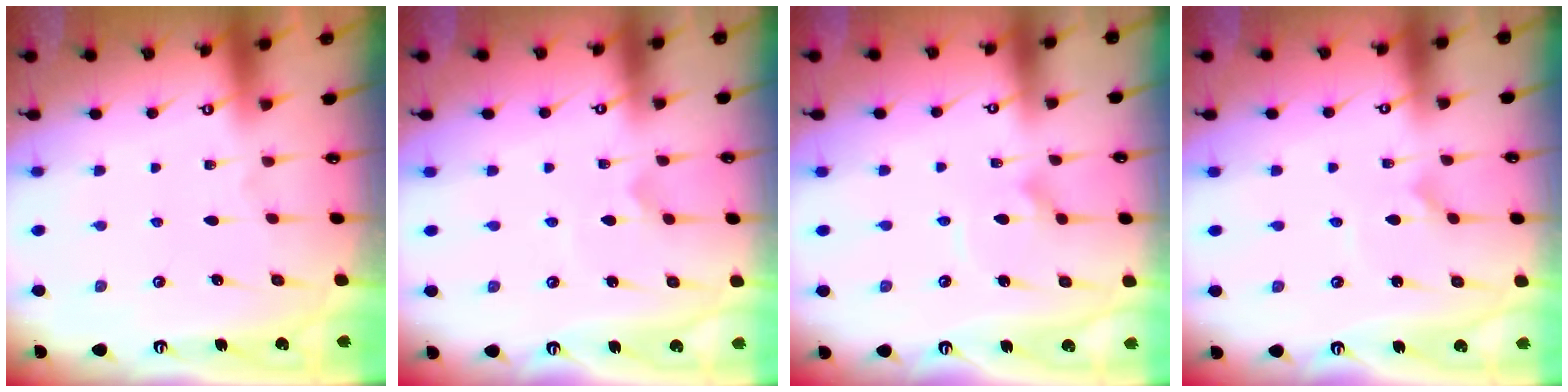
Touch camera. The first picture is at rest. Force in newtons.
{"total": 1.6, "press": 1.5, "slide": 0.5}
{"total": 3.8, "press": 3.8, "slide": 0.3}
{"total": 1.4, "press": 1.4, "slide": 0.1}